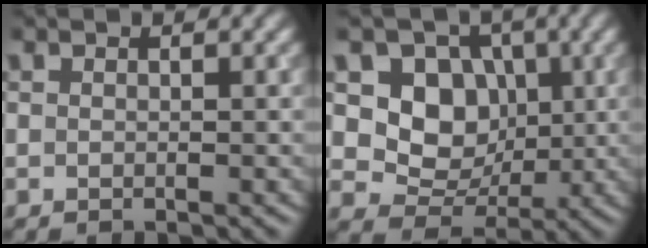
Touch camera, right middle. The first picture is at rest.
{"total": 6.8, "force": [1.3, 5.6, 3.7], "torque": [-0.054, -0.006, 0.007]}